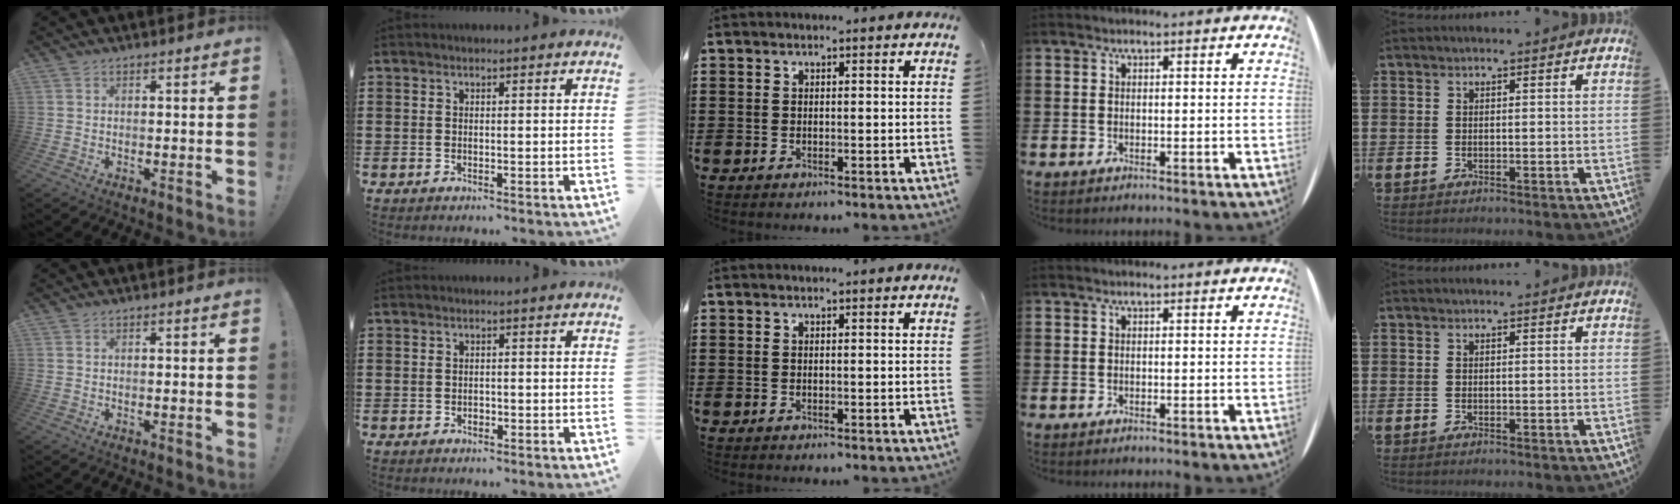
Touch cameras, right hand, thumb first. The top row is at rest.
{"index": {"total": 0.8, "force": [-0.2, 0.6, 0.4], "torque": [-0.010, 0.002, -0.004]}}